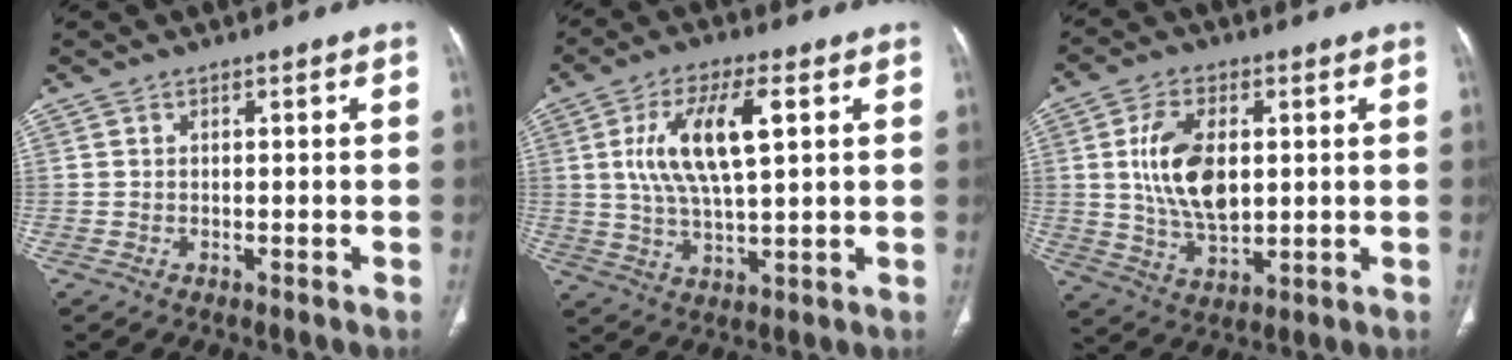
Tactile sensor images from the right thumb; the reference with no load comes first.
{"total": 13.2, "force": [3.4, 4.7, 11.8], "torque": [-0.231, 0.001, 0.065]}
{"total": 12.8, "force": [1.8, 7.3, 10.3], "torque": [-0.181, -0.007, 0.040]}